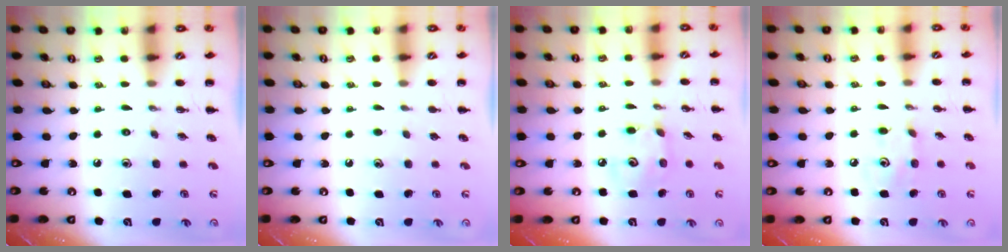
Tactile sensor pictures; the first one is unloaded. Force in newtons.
{"total": 0.8, "press": 0.8, "slide": 0.1}
{"total": 4.9, "press": 4.9, "slide": 0.6}
{"total": 6.6, "press": 6.3, "slide": 1.8}